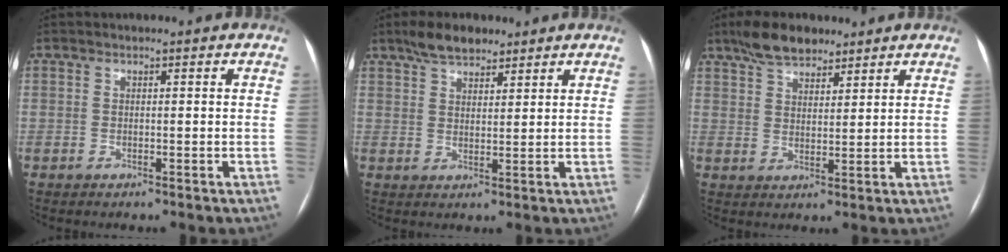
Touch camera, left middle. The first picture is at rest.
{"total": 5.7, "force": [4.5, 2.3, 2.7], "torque": [-0.053, 0.012, 0.081]}
{"total": 7.0, "force": [5.6, 2.8, 3.3], "torque": [-0.063, 0.012, 0.101]}